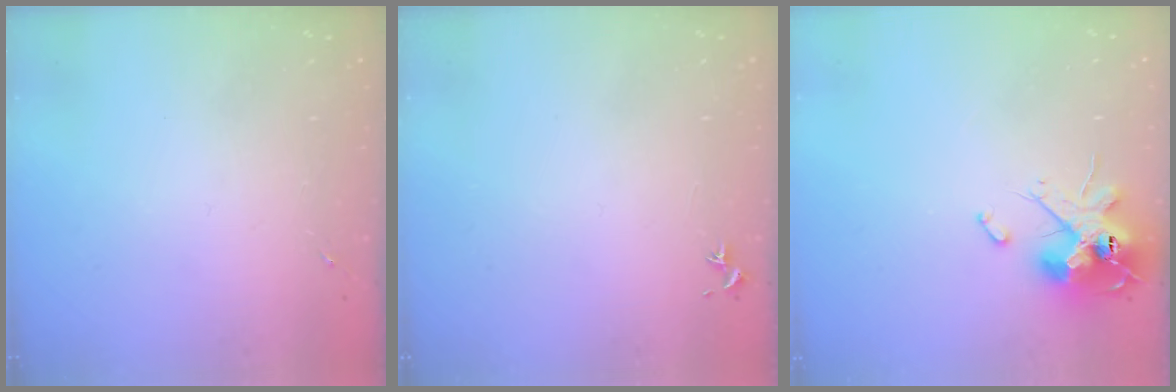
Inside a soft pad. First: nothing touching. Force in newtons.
{"total": 0.8, "press": 0.7, "slide": 0.3}
{"total": 13.9, "press": 13.8, "slide": 1.3}